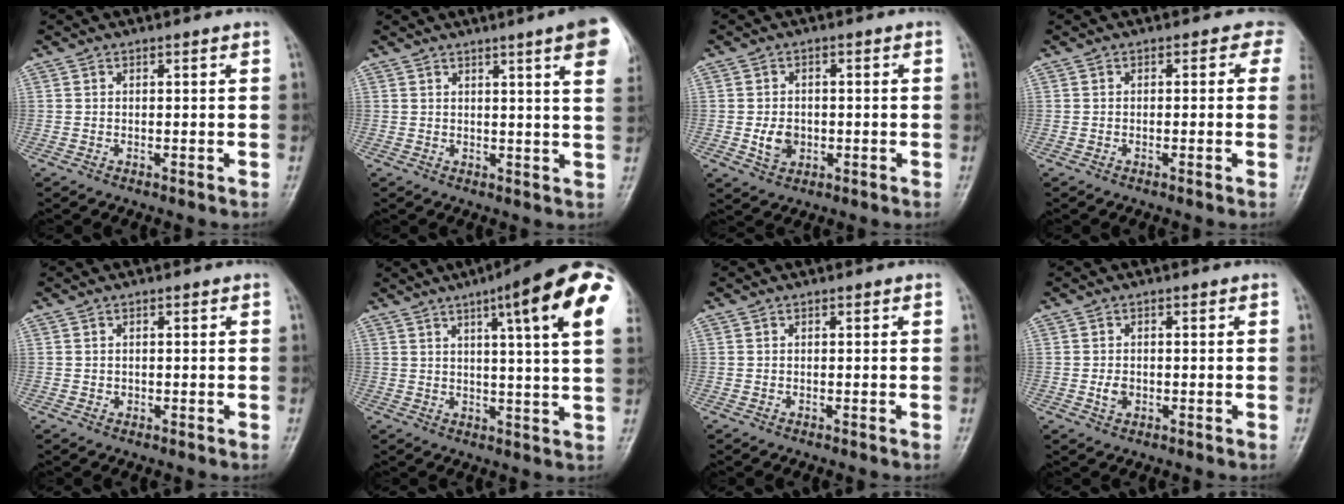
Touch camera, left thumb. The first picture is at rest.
{"total": 10.9, "force": [6.0, 0.8, 9.0], "torque": [-0.102, -0.015, 0.060]}
{"total": 4.6, "force": [-0.8, 3.6, 2.7], "torque": [-0.032, 0.001, -0.010]}
{"total": 2.2, "force": [0.6, 1.8, 1.1], "torque": [0.021, 0.006, -0.012]}
{"total": 0.7, "force": [0.0, 0.7, 0.1], "torque": [0.003, 0.002, -0.002]}
{"total": 18.6, "force": [8.0, 2.4, 16.6], "torque": [-0.218, -0.013, 0.095]}
{"total": 0.0}
{"total": 2.4, "force": [-0.5, 1.9, 1.4], "torque": [-0.017, 0.001, -0.010]}